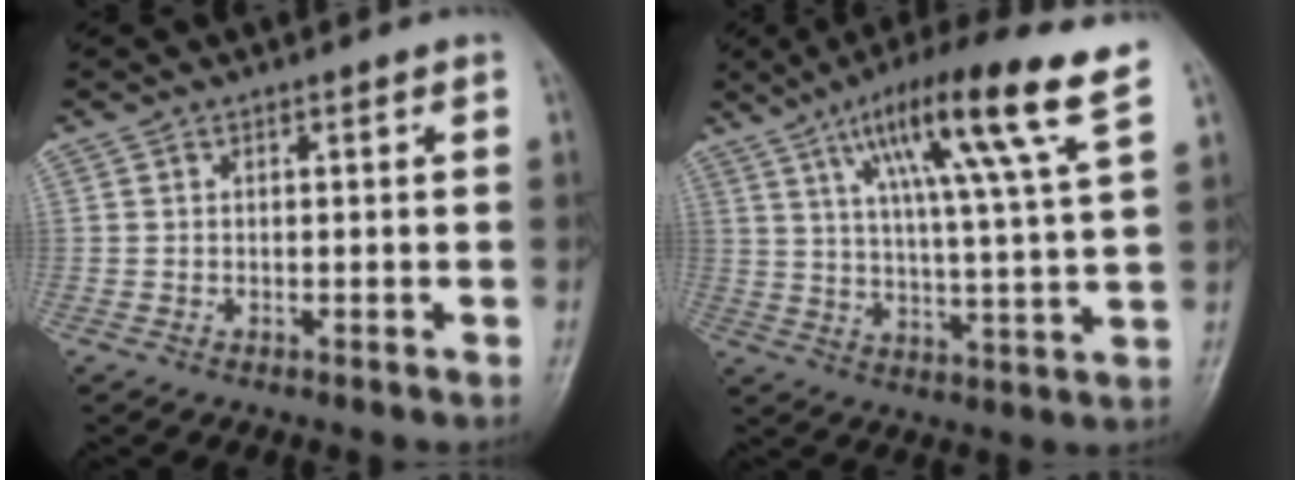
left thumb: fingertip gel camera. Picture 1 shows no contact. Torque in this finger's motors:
{"motor_torque": [0.52, 0.63, 1.83, -0.95, 0.22]}